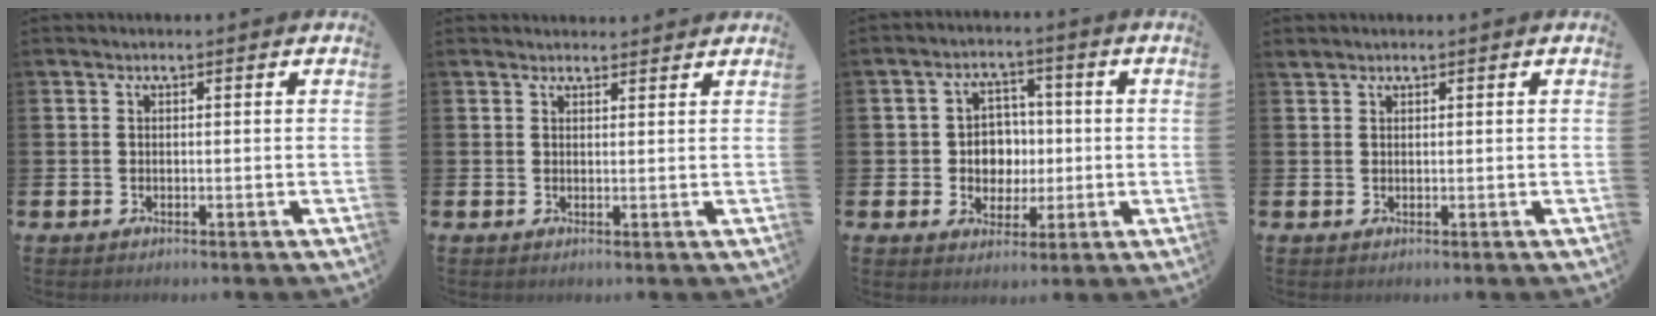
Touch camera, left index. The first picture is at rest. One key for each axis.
{"total": 1.6, "fx": 1.6, "fy": 0.3, "fz": -0.1, "tx": 0.011, "ty": -0.008, "tz": 0.027}
{"total": 5.2, "fx": 0.1, "fy": 4.8, "fz": 2.1, "tx": -0.044, "ty": 0.012, "tz": -0.006}
{"total": 0.9, "fx": 0.9, "fy": 0.2, "fz": -0.1, "tx": 0.000, "ty": 0.001, "tz": 0.017}